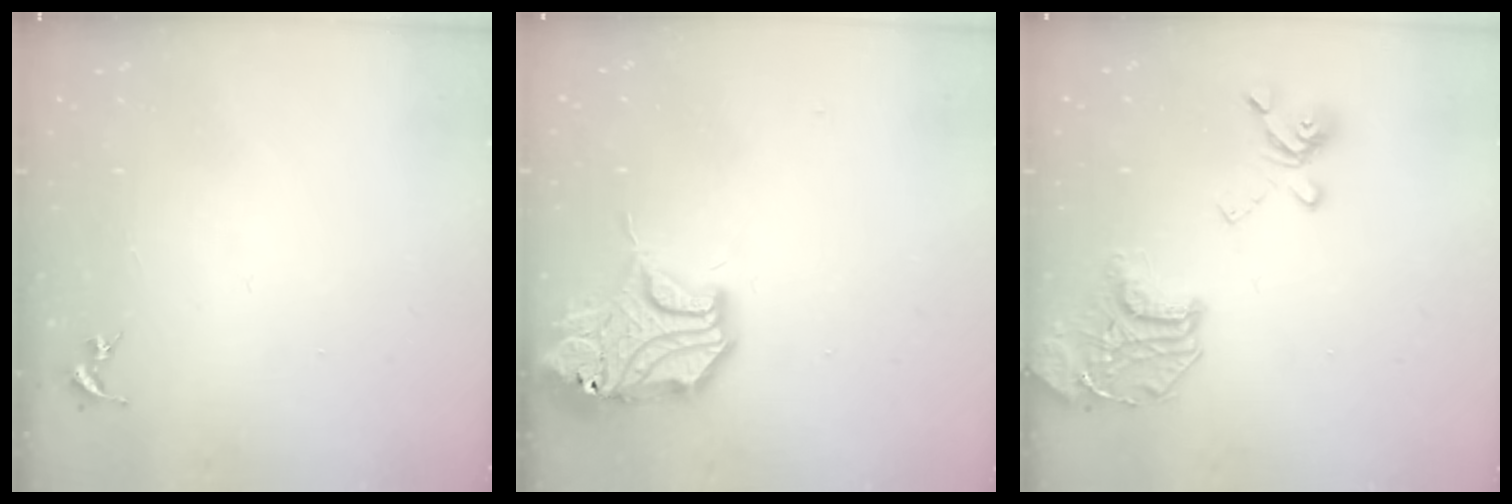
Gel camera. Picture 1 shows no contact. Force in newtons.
{"total": 16.6, "press": 16.5, "slide": 2.1}
{"total": 18.3, "press": 18.1, "slide": 2.4}